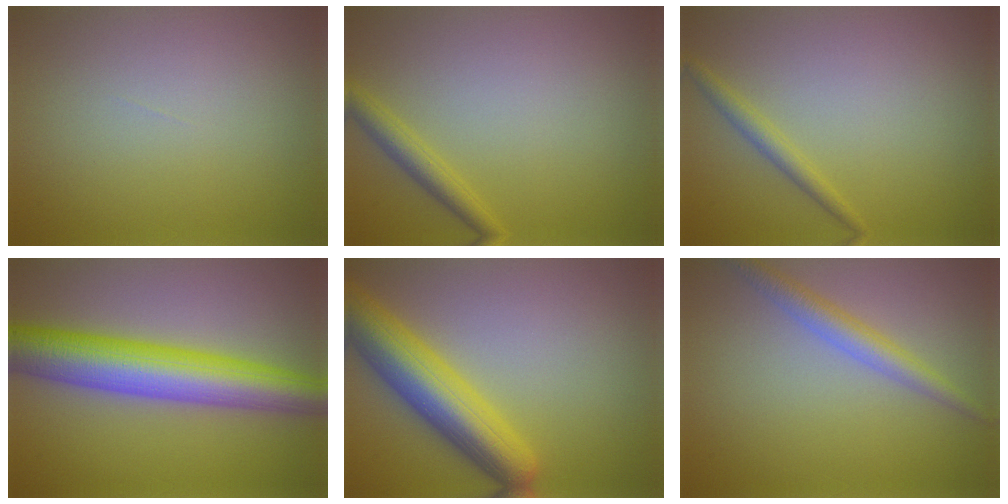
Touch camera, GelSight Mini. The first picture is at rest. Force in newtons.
{"total": 2.0, "press": 2.0, "slide": 0.1}
{"total": 1.5, "press": 1.5, "slide": 0.1}
{"total": 8.9, "press": 8.9, "slide": 0.2}
{"total": 7.5, "press": 7.5, "slide": 0.3}
{"total": 2.7, "press": 2.7, "slide": 0.0}